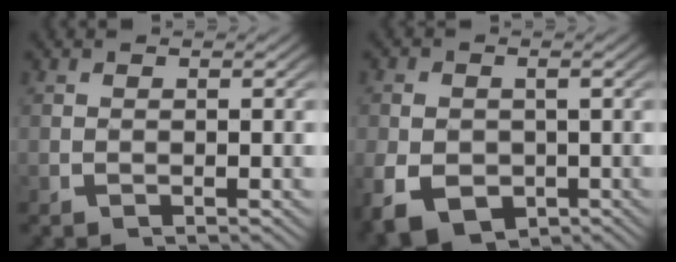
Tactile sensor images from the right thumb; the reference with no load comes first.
{"total": 6.5, "force": [-2.5, 4.7, 3.6], "torque": [-0.082, -0.039, -0.021]}